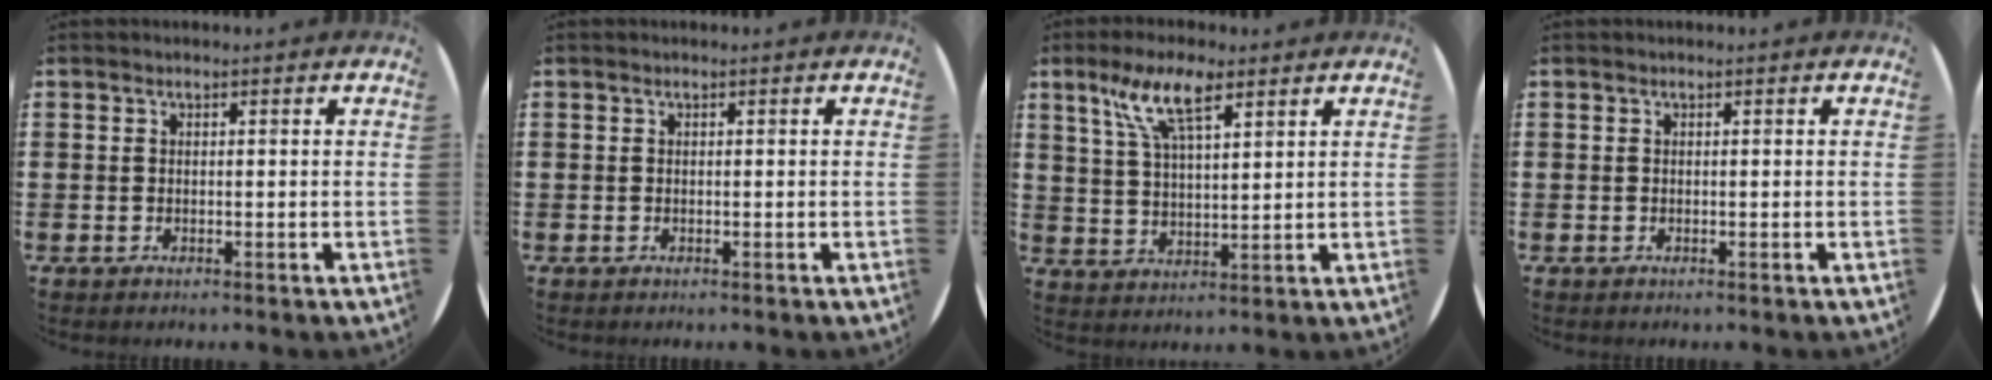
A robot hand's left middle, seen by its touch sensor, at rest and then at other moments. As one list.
[{"total": 0.0}, {"total": 8.1, "force": [5.3, 2.4, 5.6], "torque": [-0.116, -0.003, 0.091]}, {"total": 0.0}]